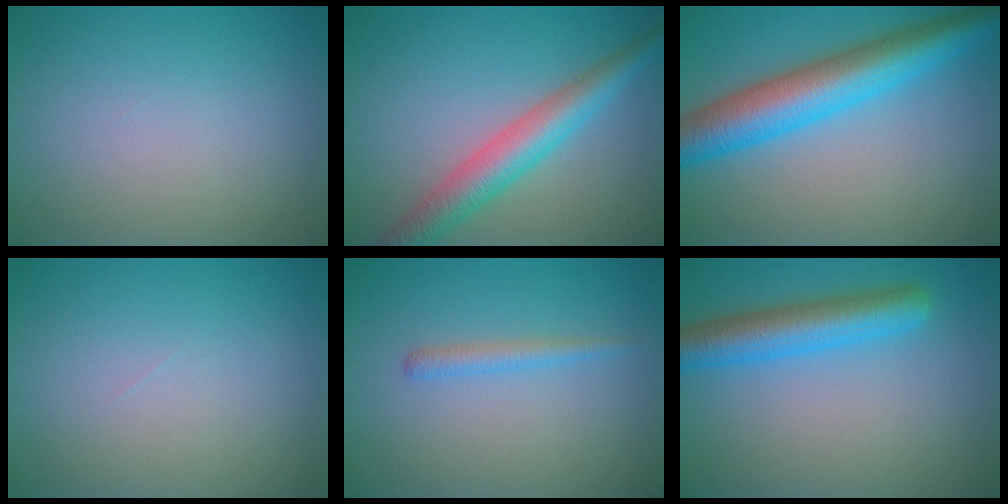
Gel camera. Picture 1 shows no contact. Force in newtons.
{"total": 5.1, "press": 5.1, "slide": 0.1}
{"total": 8.2, "press": 8.2, "slide": 0.1}
{"total": 0.0}
{"total": 1.3, "press": 1.3, "slide": 0.1}
{"total": 5.3, "press": 5.3, "slide": 0.3}